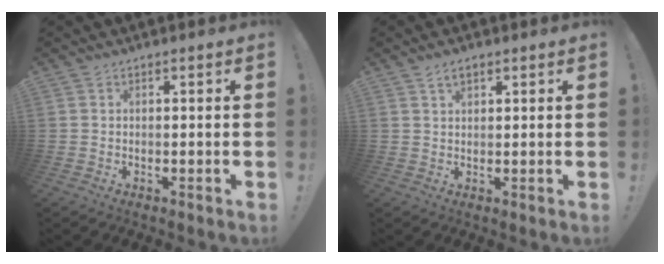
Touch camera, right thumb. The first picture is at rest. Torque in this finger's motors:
{"motor_torque": [-0.45, 0.44, 0.01, 0.01, 0.00]}